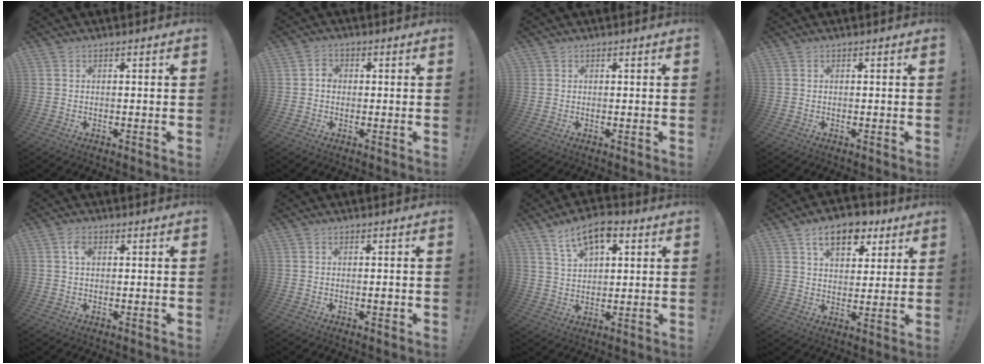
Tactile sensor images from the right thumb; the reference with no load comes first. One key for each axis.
{"total": 3.1, "fx": -0.4, "fy": 2.6, "fz": 1.6, "tx": -0.014, "ty": 0.004, "tz": -0.010}
{"total": 0.6, "fx": 0.3, "fy": 0.5, "fz": -0.1, "tx": 0.001, "ty": 0.001, "tz": 0.006}
{"total": 0.0}
{"total": 3.1, "fx": 0.8, "fy": 2.0, "fz": 2.2, "tx": -0.032, "ty": 0.001, "tz": 0.012}
{"total": 1.1, "fx": -0.3, "fy": 0.2, "fz": 1.0, "tx": -0.008, "ty": -0.002, "tz": -0.007}
{"total": 10.4, "fx": 5.7, "fy": 5.6, "fz": 6.6, "tx": -0.104, "ty": -0.016, "tz": 0.105}
{"total": 12.3, "fx": 6.6, "fy": 7.4, "fz": 7.4, "tx": -0.107, "ty": -0.025, "tz": 0.118}